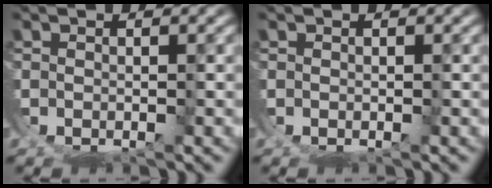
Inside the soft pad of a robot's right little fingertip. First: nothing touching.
{"total": 0.0}